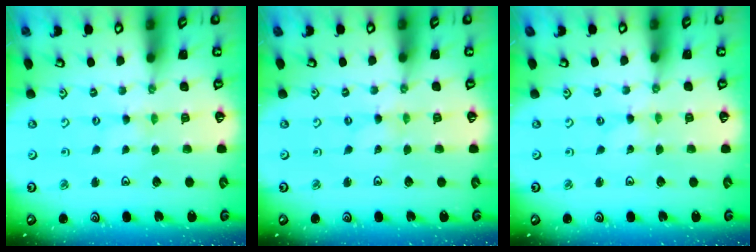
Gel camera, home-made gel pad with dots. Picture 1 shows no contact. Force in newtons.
{"total": 0.0}
{"total": 0.0}